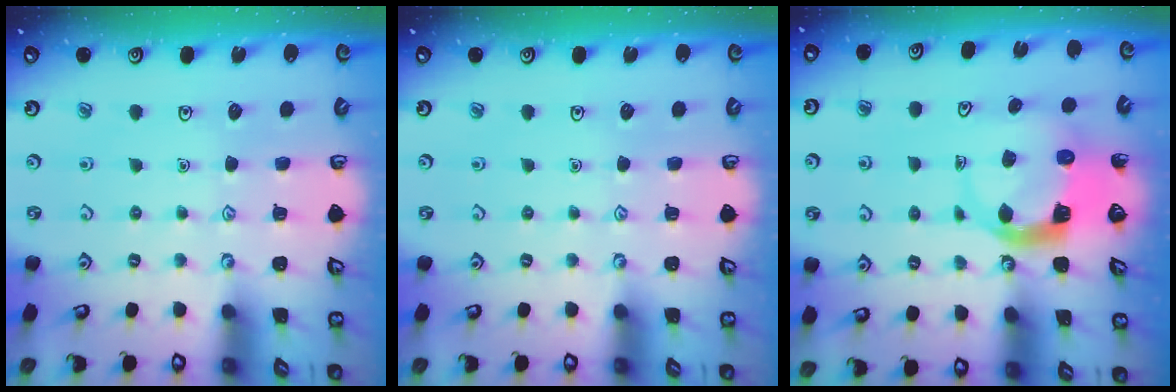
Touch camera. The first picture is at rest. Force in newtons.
{"total": 0.0}
{"total": 5.0, "press": 5.0, "slide": 0.6}